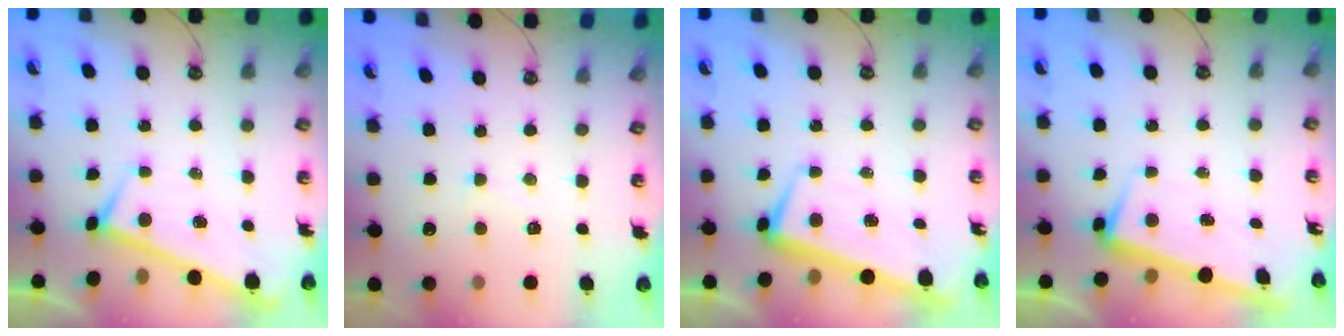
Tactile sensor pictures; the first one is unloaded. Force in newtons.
{"total": 0.9, "press": 0.4, "slide": 0.8}
{"total": 2.4, "press": 2.3, "slide": 0.7}
{"total": 3.2, "press": 3.0, "slide": 1.2}